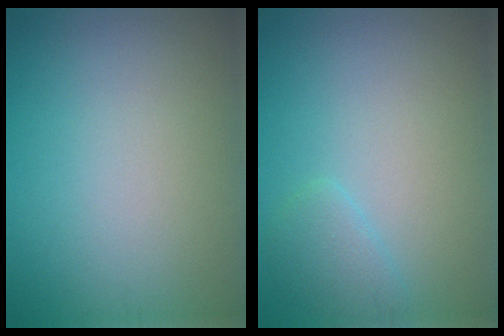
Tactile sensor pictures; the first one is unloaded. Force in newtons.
{"total": 1.5, "press": 1.5, "slide": 0.2}